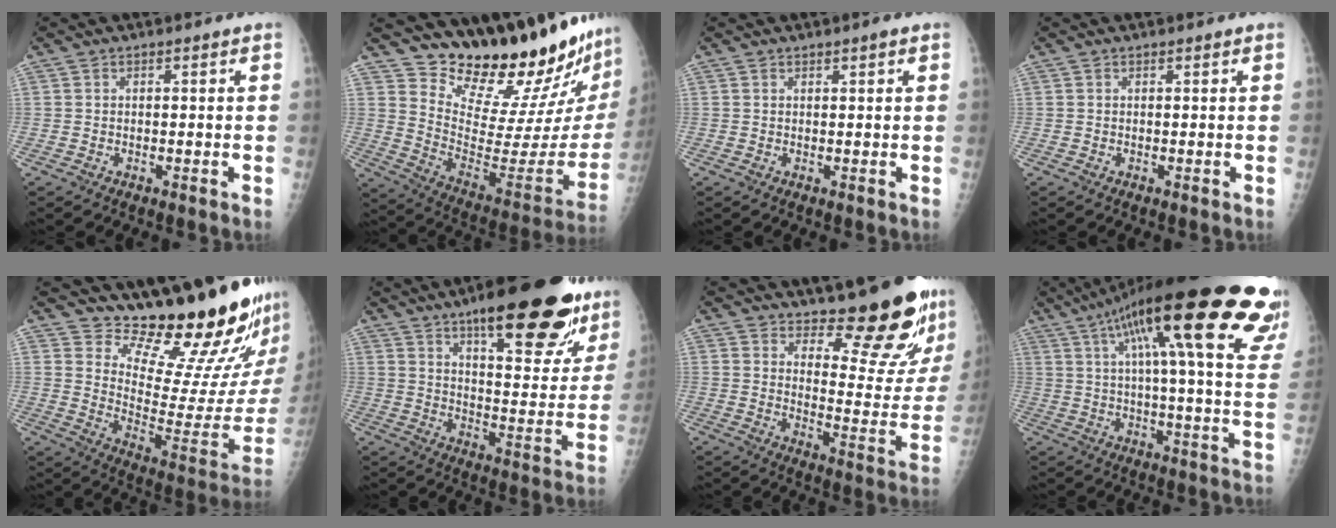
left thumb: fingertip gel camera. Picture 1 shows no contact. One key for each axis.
{"total": 25.3, "fx": 23.2, "fy": 3.4, "fz": 9.2, "tx": -0.104, "ty": -0.213, "tz": 0.334}
{"total": 0.9, "fx": 0.6, "fy": 0.2, "fz": 0.6, "tx": -0.007, "ty": -0.002, "tz": 0.009}
{"total": 0.0}
{"total": 20.3, "fx": 18.0, "fy": 2.9, "fz": 8.8, "tx": -0.093, "ty": -0.193, "tz": 0.253}
{"total": 27.2, "fx": 17.3, "fy": 8.4, "fz": 19.1, "tx": -0.225, "ty": -0.066, "tz": 0.247}
{"total": 16.4, "fx": 13.8, "fy": 3.8, "fz": 7.9, "tx": -0.062, "ty": -0.144, "tz": 0.183}
{"total": 32.9, "fx": 18.9, "fy": 5.9, "fz": 26.3, "tx": -0.292, "ty": -0.012, "tz": 0.256}